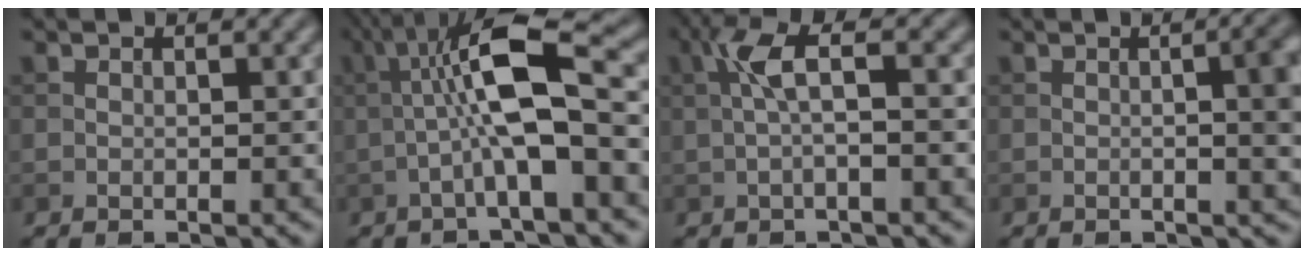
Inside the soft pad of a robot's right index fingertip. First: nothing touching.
{"total": 8.6, "force": [-0.6, 1.8, 8.4], "torque": [-0.142, 0.025, -0.016]}
{"total": 3.6, "force": [0.4, 0.8, 3.5], "torque": [-0.072, 0.013, 0.003]}
{"total": 6.6, "force": [0.1, 2.5, 6.1], "torque": [-0.052, 0.004, 0.000]}